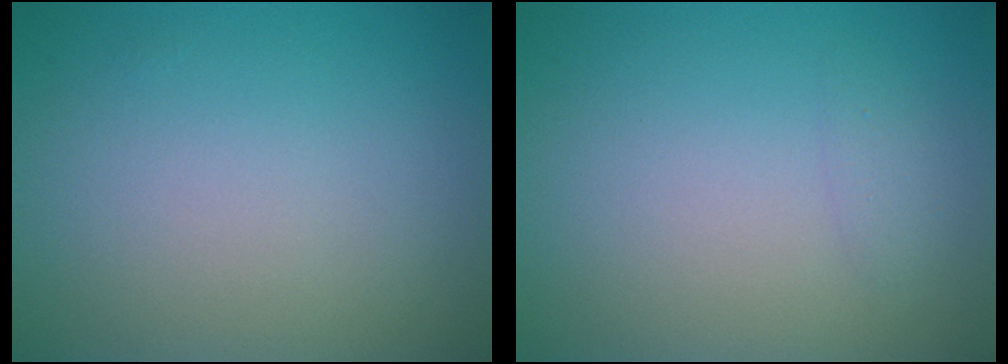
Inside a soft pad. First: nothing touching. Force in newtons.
{"total": 0.7, "press": 0.7, "slide": 0.0}